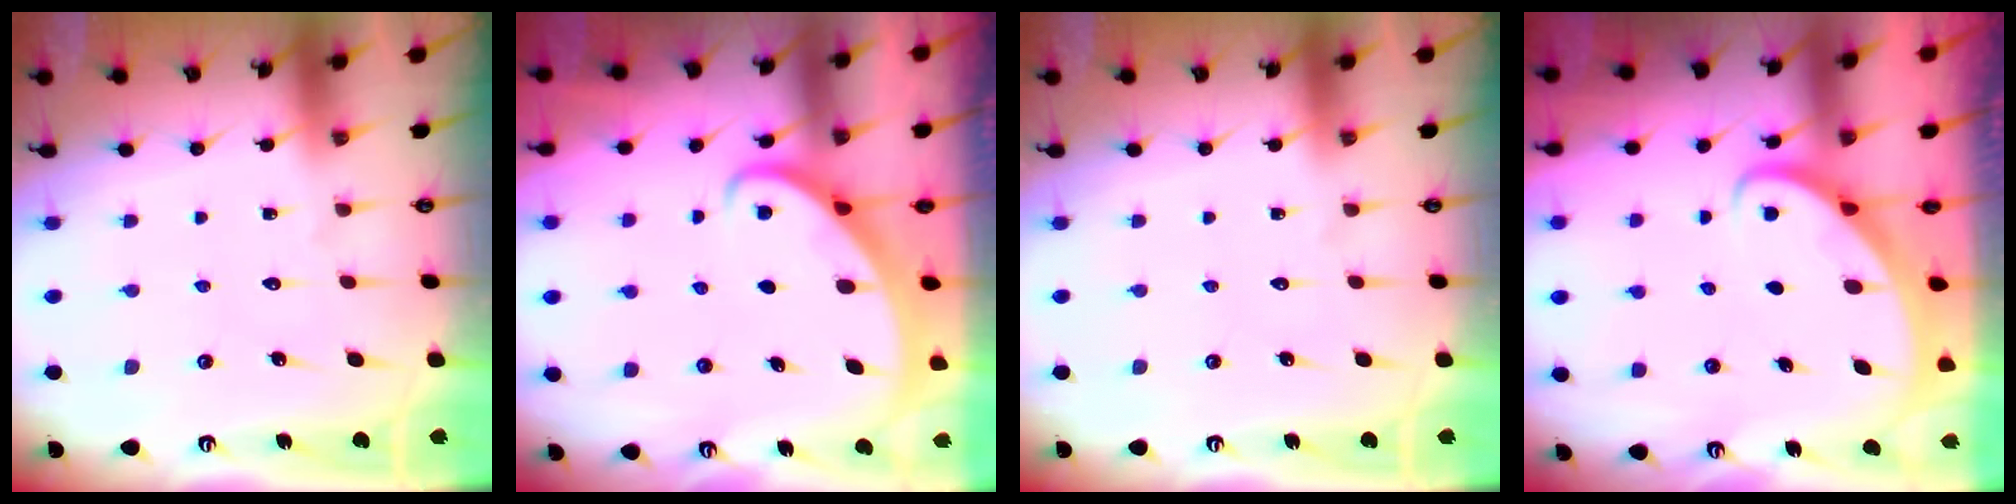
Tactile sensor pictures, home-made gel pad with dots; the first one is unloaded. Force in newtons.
{"total": 2.3, "press": 2.3, "slide": 0.2}
{"total": 0.0}
{"total": 2.7, "press": 2.7, "slide": 0.3}